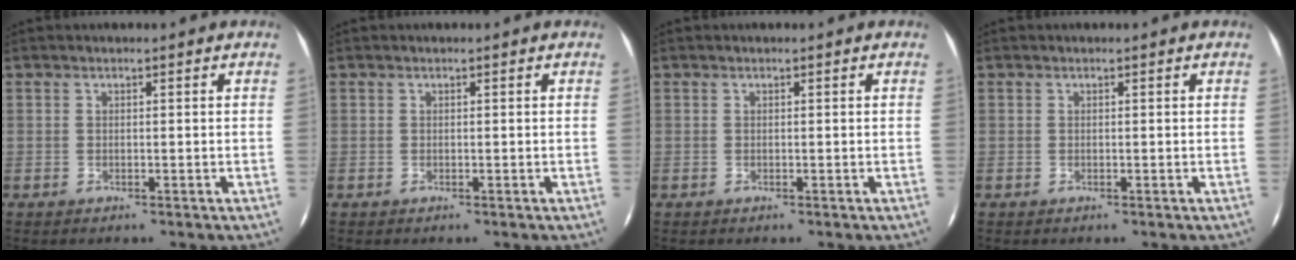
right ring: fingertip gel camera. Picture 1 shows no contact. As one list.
[{"total": 0.0}, {"total": 0.0}, {"total": 0.0}]